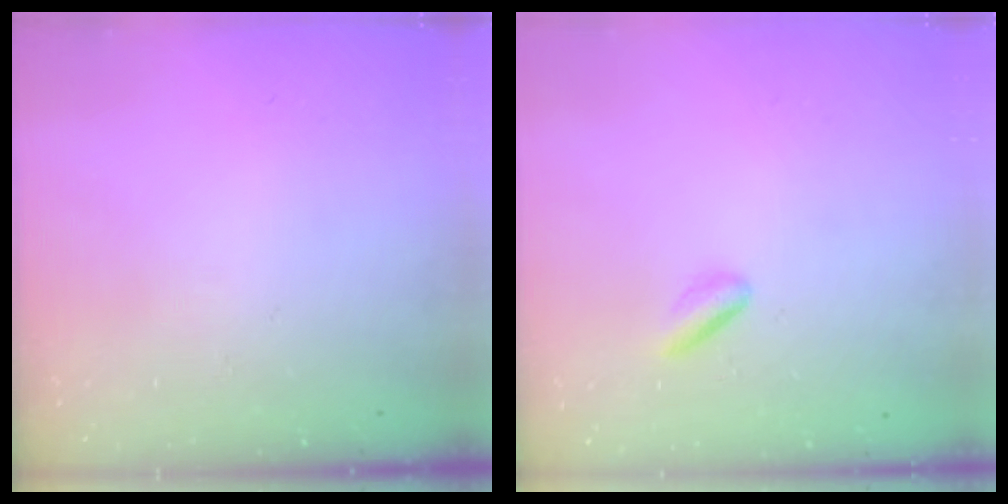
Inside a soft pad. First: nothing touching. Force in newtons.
{"total": 2.7, "press": 2.6, "slide": 0.7}